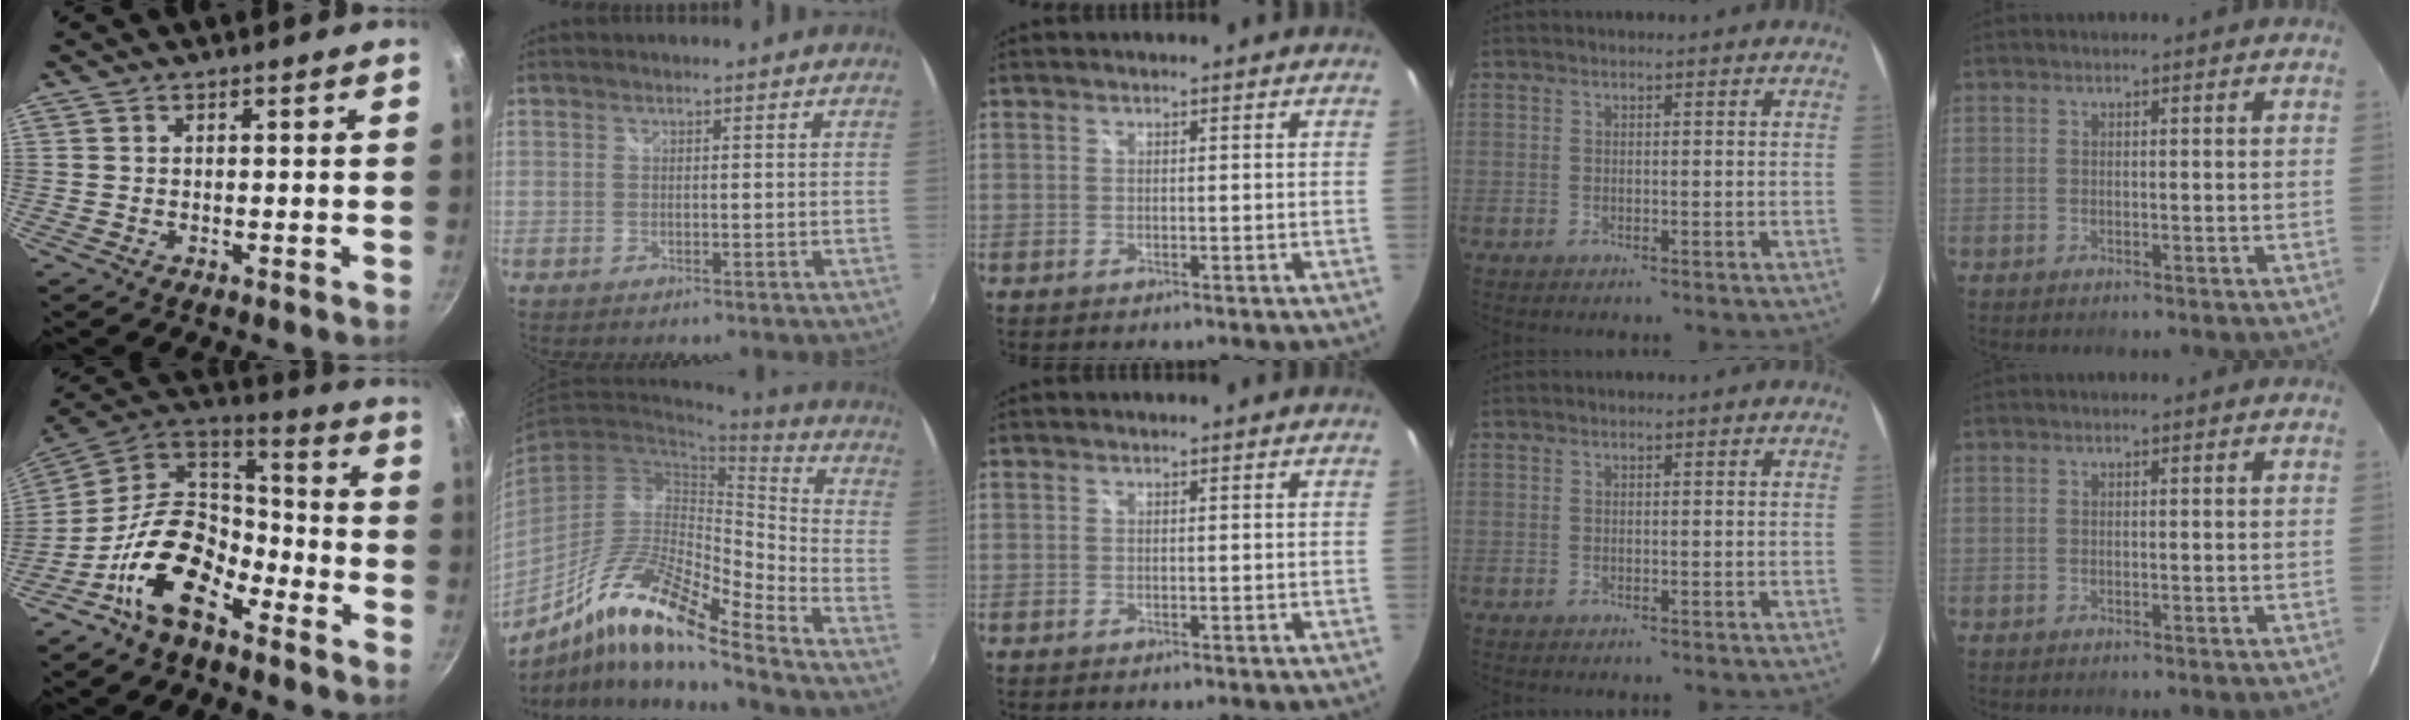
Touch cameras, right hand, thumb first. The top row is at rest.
{"thumb": {"total": 17.6, "force": [-9.4, 10.0, 11.1], "torque": [-0.174, 0.076, -0.188]}, "index": {"total": 16.8, "force": [-11.9, 2.6, 11.6], "torque": [-0.213, -0.001, -0.232]}}